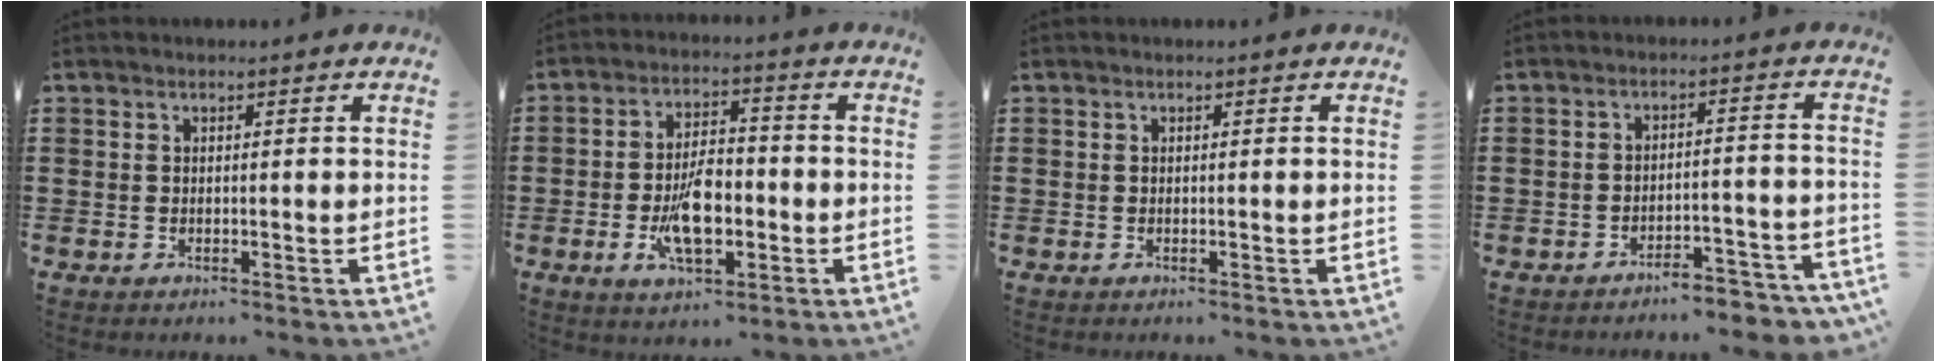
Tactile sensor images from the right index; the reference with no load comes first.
{"total": 8.7, "force": [-2.2, 4.0, 7.3], "torque": [-0.147, -0.004, -0.044]}
{"total": 0.0}
{"total": 4.4, "force": [-4.3, 0.3, 1.0], "torque": [-0.020, 0.001, -0.088]}